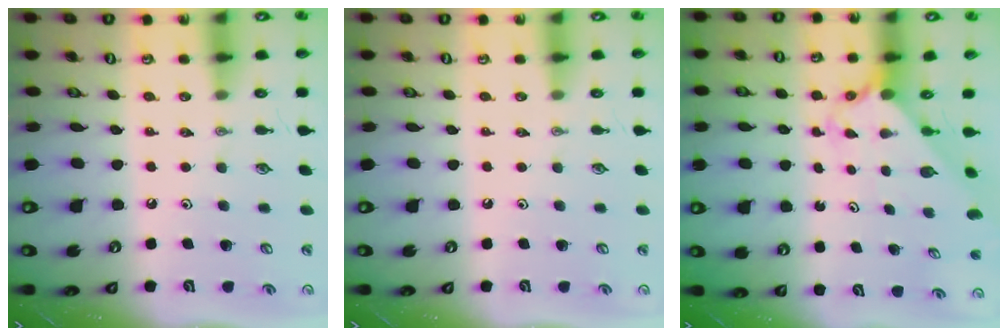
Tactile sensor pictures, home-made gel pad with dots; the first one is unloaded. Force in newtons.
{"total": 0.0}
{"total": 2.0, "press": 2.0, "slide": 0.2}